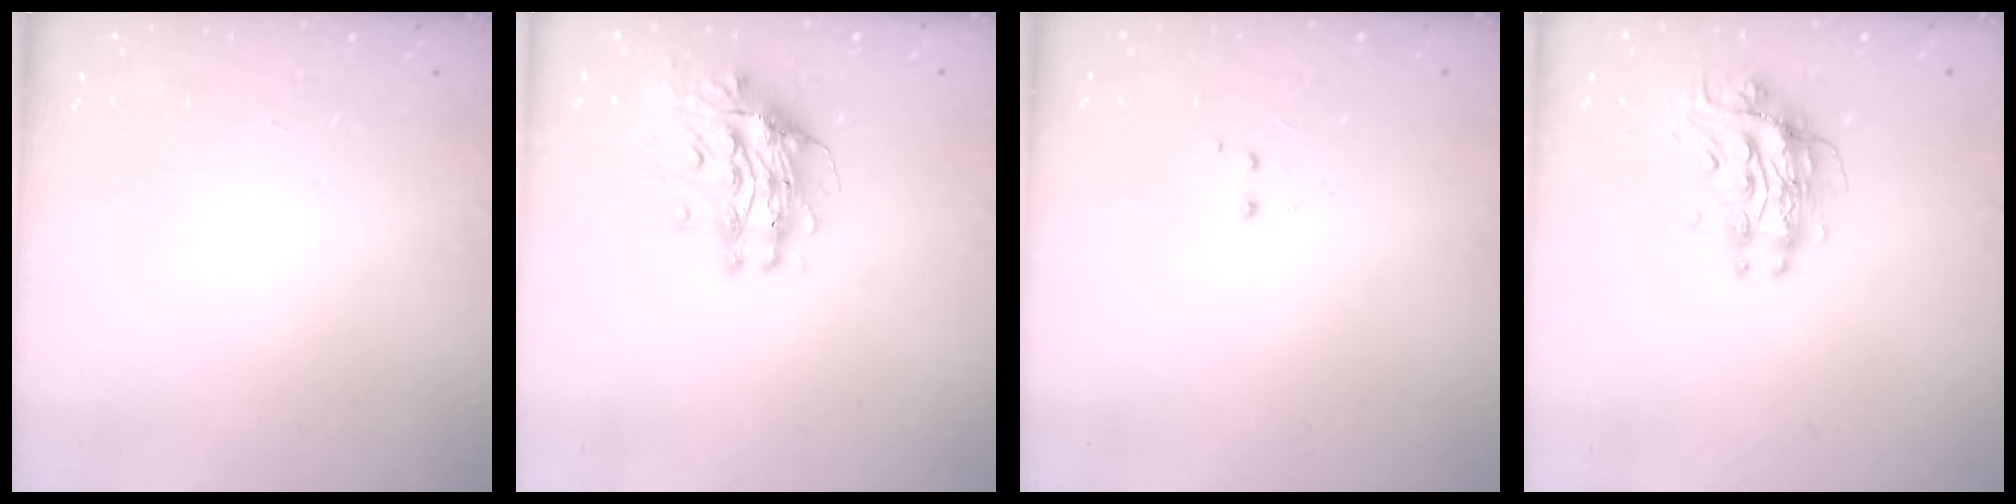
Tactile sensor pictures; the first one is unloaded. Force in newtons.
{"total": 13.5, "press": 13.4, "slide": 1.4}
{"total": 2.0, "press": 1.8, "slide": 0.9}
{"total": 9.7, "press": 9.6, "slide": 0.9}